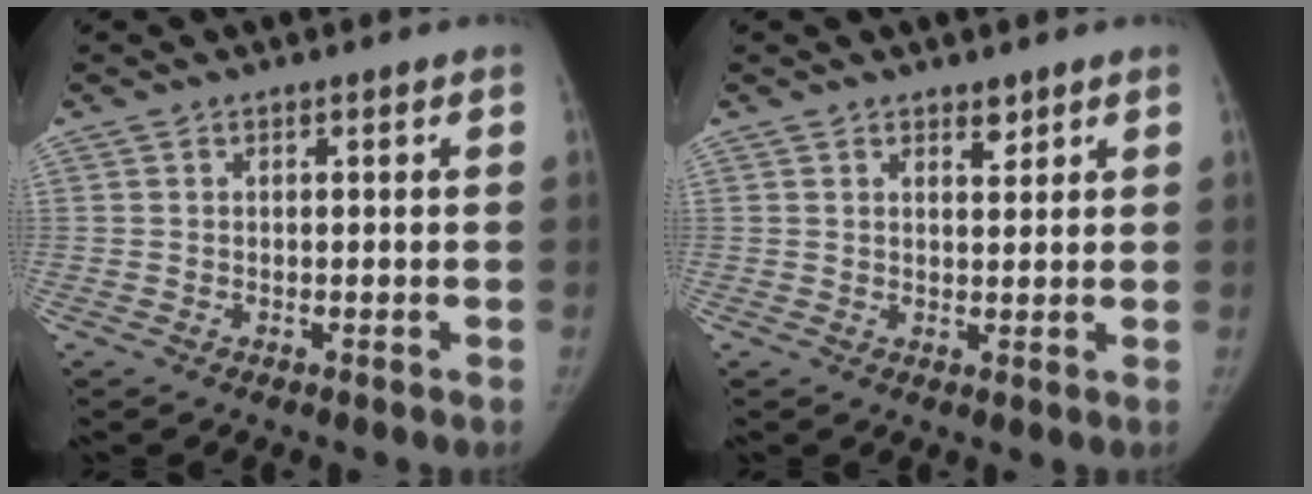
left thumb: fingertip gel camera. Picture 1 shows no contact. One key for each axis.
{"total": 1.9, "fx": 1.5, "fy": 0.9, "fz": 0.8, "tx": -0.002, "ty": -0.010, "tz": 0.021}